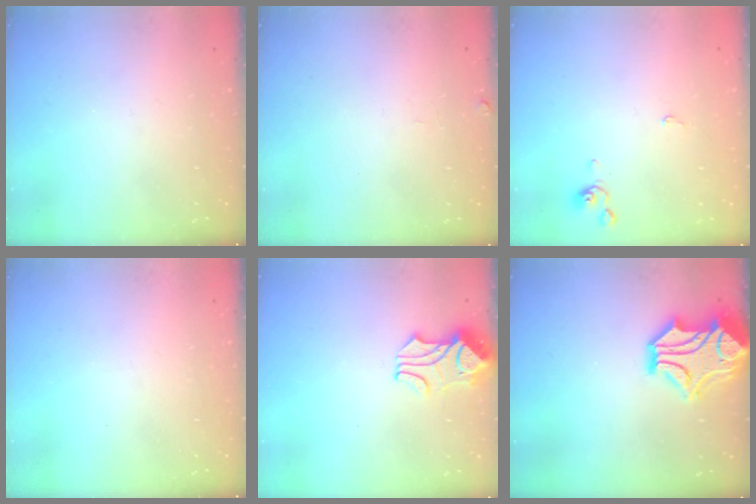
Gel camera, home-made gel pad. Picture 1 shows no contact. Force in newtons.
{"total": 1.3, "press": 1.2, "slide": 0.5}
{"total": 0.0}
{"total": 0.0}
{"total": 1.7, "press": 1.4, "slide": 1.0}
{"total": 7.5, "press": 7.1, "slide": 2.3}